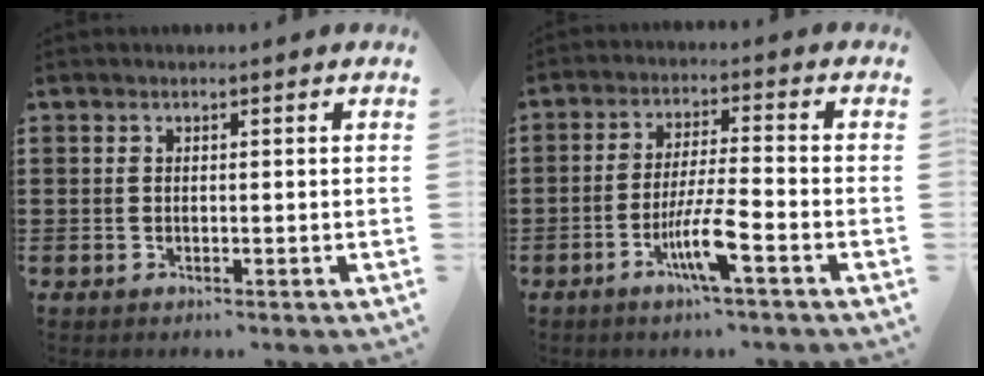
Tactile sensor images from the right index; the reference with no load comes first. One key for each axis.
{"total": 7.1, "fx": -3.5, "fy": 0.3, "fz": 6.2, "tx": -0.127, "ty": -0.014, "tz": -0.067}